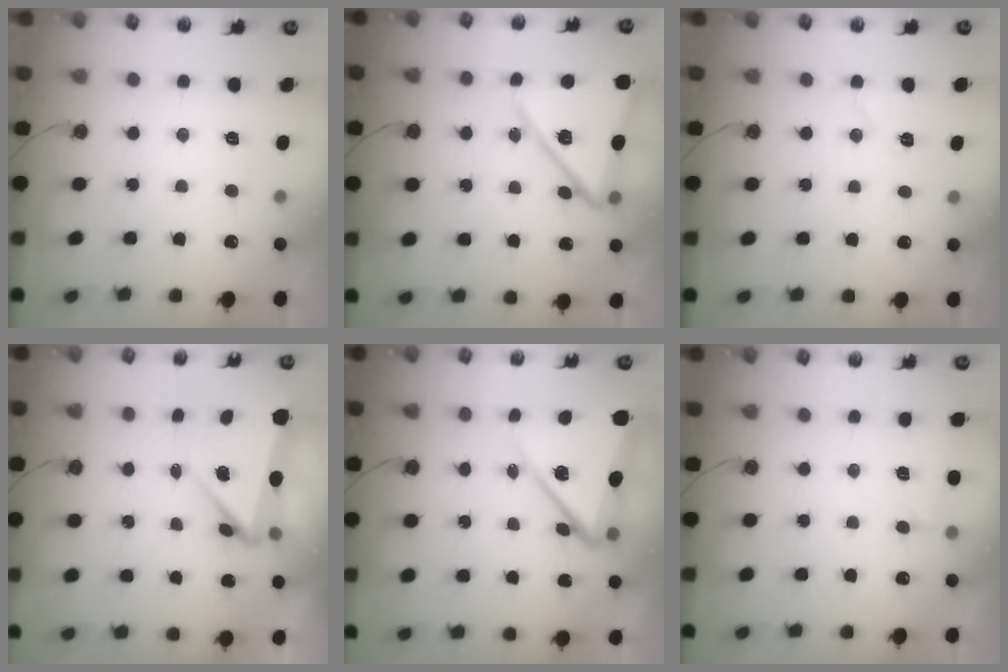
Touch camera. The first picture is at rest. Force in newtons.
{"total": 16.0, "press": 16.0, "slide": 1.0}
{"total": 5.8, "press": 5.2, "slide": 2.6}
{"total": 6.6, "press": 5.8, "slide": 3.0}
{"total": 11.1, "press": 11.0, "slide": 1.5}
{"total": 2.8, "press": 2.7, "slide": 0.6}